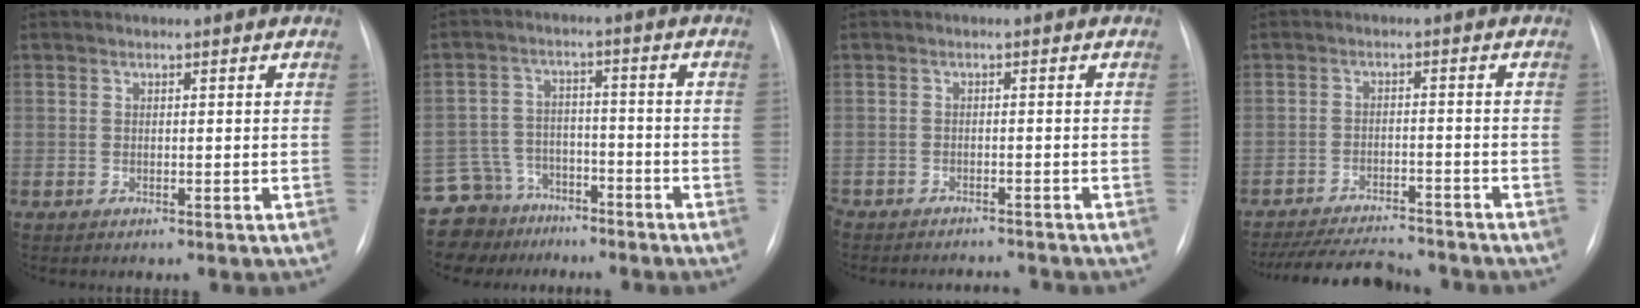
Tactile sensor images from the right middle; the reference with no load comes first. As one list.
[{"total": 9.9, "force": [-7.8, 6.1, -0.2], "torque": [-0.011, 0.040, -0.128]}, {"total": 5.1, "force": [-5.1, 0.5, 0.4], "torque": [0.000, -0.004, -0.074]}, {"total": 12.7, "force": [-11.7, 2.0, 4.4], "torque": [-0.073, -0.008, -0.171]}]